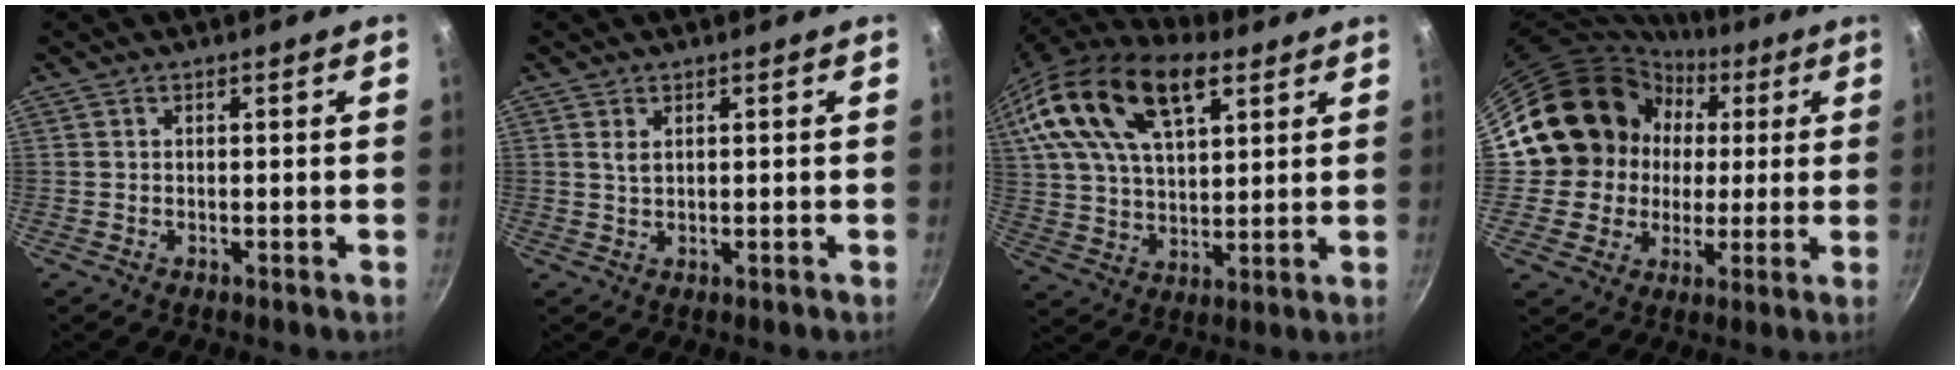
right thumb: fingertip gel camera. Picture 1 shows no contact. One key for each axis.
{"total": 1.5, "fx": 0.6, "fy": 0.6, "fz": 1.2, "tx": -0.024, "ty": -0.005, "tz": 0.014}
{"total": 22.5, "fx": 11.5, "fy": 11.4, "fz": 15.6, "tx": -0.278, "ty": -0.013, "tz": 0.200}
{"total": 16.1, "fx": 2.6, "fy": 14.9, "fz": 5.5, "tx": -0.070, "ty": 0.018, "tz": 0.048}